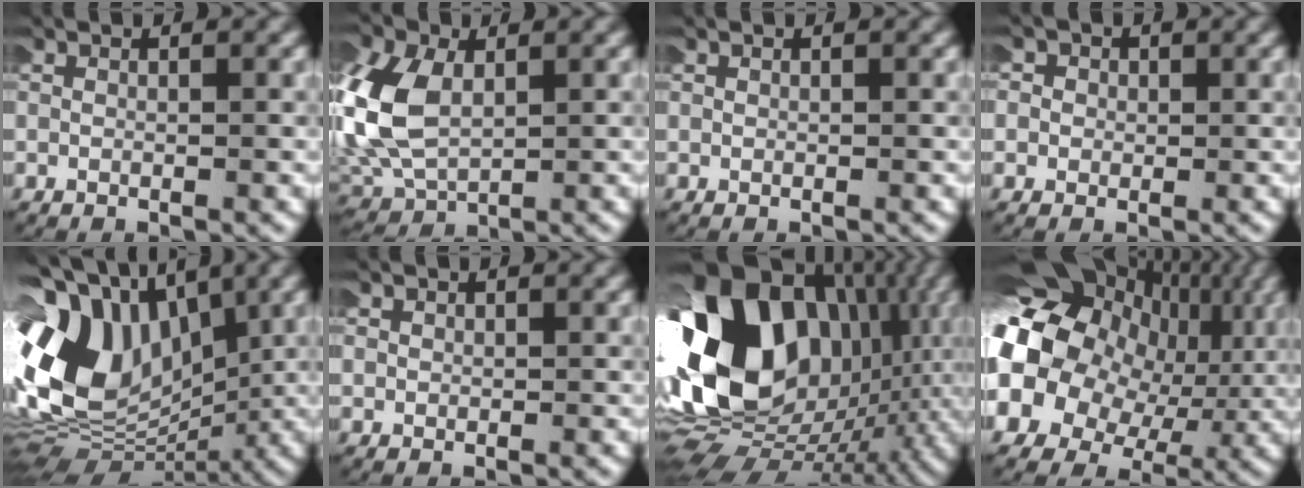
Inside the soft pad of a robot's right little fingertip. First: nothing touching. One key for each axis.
{"total": 7.0, "fx": 0.7, "fy": 5.2, "fz": 4.7, "tx": -0.148, "ty": -0.019, "tz": 0.030}
{"total": 0.0}
{"total": 2.4, "fx": 0.2, "fy": 2.3, "fz": 0.5, "tx": -0.013, "ty": 0.008, "tz": -0.010}
{"total": 16.8, "fx": 1.7, "fy": 12.6, "fz": 11.0, "tx": -0.228, "ty": -0.014, "tz": 0.031}
{"total": 0.6, "fx": 0.1, "fy": 0.6, "fz": -0.1, "tx": 0.000, "ty": 0.002, "tz": -0.002}
{"total": 22.0, "fx": 1.0, "fy": 15.2, "fz": 16.0, "tx": -0.292, "ty": -0.027, "tz": 0.023}
{"total": 18.7, "fx": 2.0, "fy": 15.0, "fz": 11.1, "tx": -0.215, "ty": 0.002, "tz": 0.016}